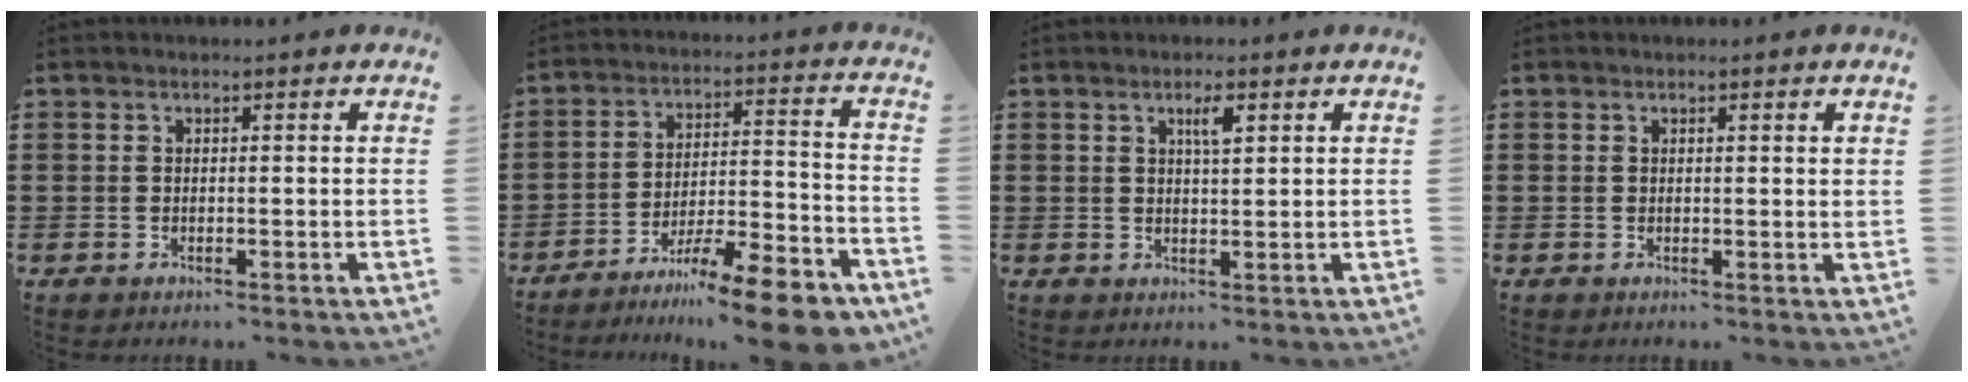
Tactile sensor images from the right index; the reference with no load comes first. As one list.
[{"total": 12.1, "force": [-9.7, 1.4, 7.1], "torque": [-0.101, 0.032, -0.178]}, {"total": 2.5, "force": [1.2, 0.5, 2.2], "torque": [-0.037, 0.001, 0.017]}, {"total": 0.6, "force": [0.3, 0.0, 0.5], "torque": [-0.009, 0.001, 0.006]}]